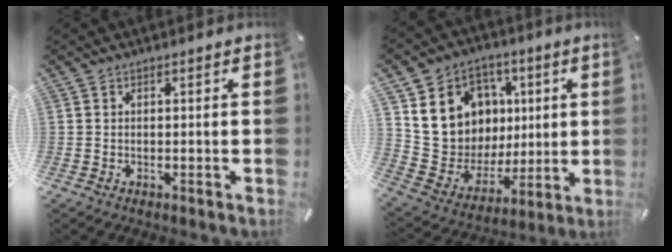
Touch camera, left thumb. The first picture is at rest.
{"total": 15.0, "force": [4.9, 13.7, 4.0], "torque": [-0.063, -0.030, 0.116]}